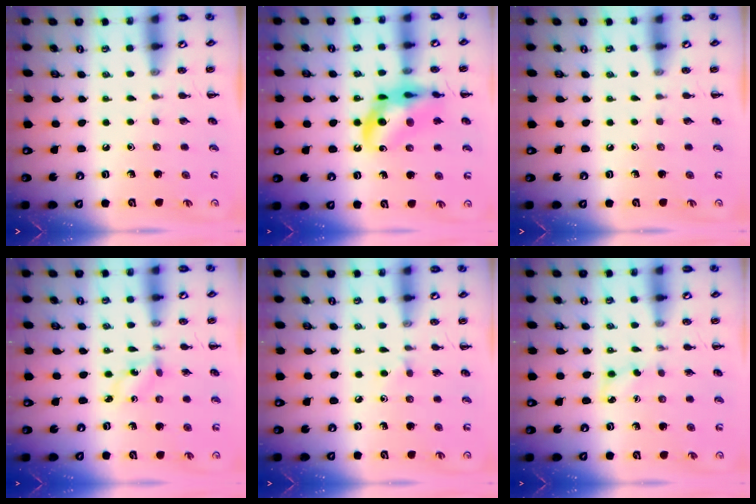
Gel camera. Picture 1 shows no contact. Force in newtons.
{"total": 15.5, "press": 15.1, "slide": 3.7}
{"total": 0.0}
{"total": 1.9, "press": 1.8, "slide": 0.7}
{"total": 4.0, "press": 3.7, "slide": 1.5}
{"total": 3.2, "press": 3.0, "slide": 1.0}